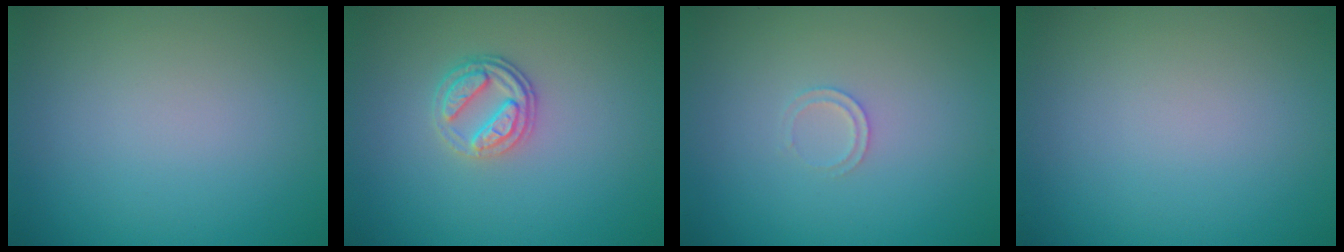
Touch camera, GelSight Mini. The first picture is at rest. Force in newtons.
{"total": 2.8, "press": 2.4, "slide": 1.3}
{"total": 0.9, "press": 0.9, "slide": 0.1}
{"total": 0.0}